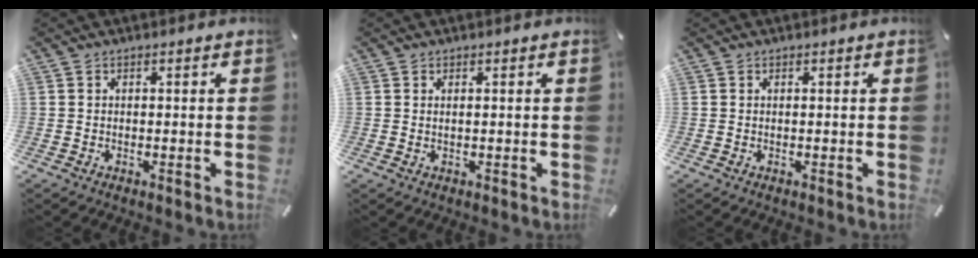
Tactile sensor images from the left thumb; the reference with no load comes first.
{"total": 0.8, "force": [0.2, 0.2, 0.7], "torque": [-0.014, -0.001, 0.004]}
{"total": 0.0}